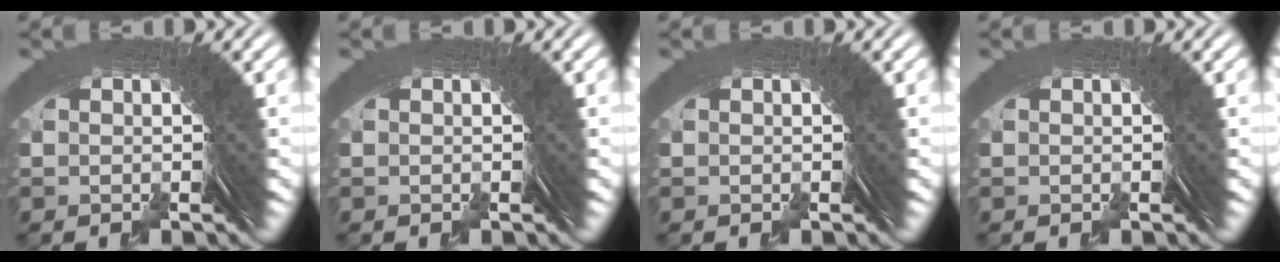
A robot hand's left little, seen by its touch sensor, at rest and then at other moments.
{"total": 0.0}
{"total": 0.0}
{"total": 0.0}